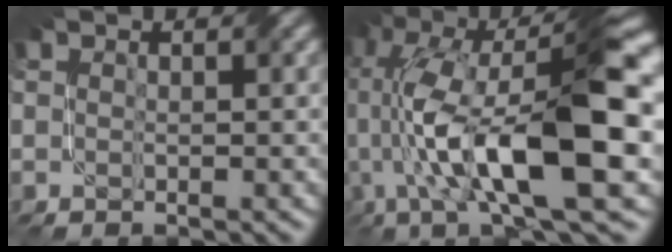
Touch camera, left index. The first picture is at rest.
{"total": 15.7, "force": [-1.8, 4.7, 14.9], "torque": [-0.264, 0.020, -0.026]}